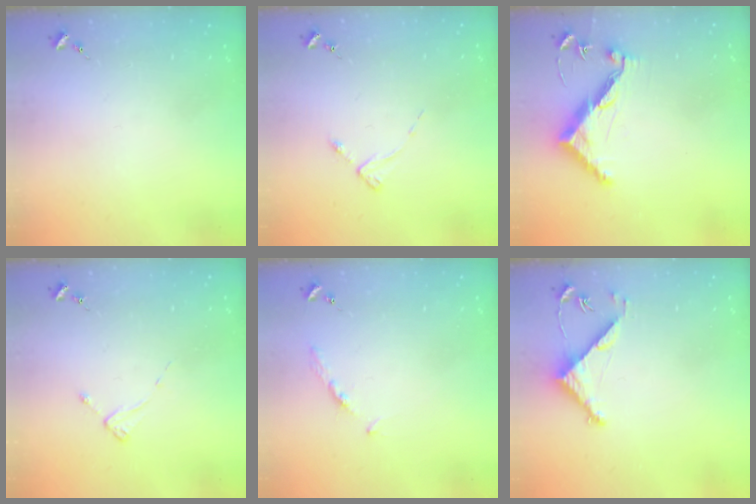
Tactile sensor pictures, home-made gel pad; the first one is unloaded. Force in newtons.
{"total": 2.8, "press": 2.8, "slide": 0.3}
{"total": 10.2, "press": 10.2, "slide": 0.4}
{"total": 2.0, "press": 2.0, "slide": 0.3}
{"total": 3.9, "press": 3.9, "slide": 0.5}
{"total": 4.8, "press": 4.8, "slide": 0.3}